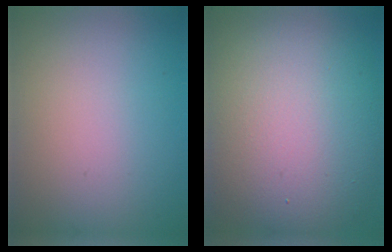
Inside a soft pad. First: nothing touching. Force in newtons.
{"total": 13.5, "press": 13.5, "slide": 0.8}